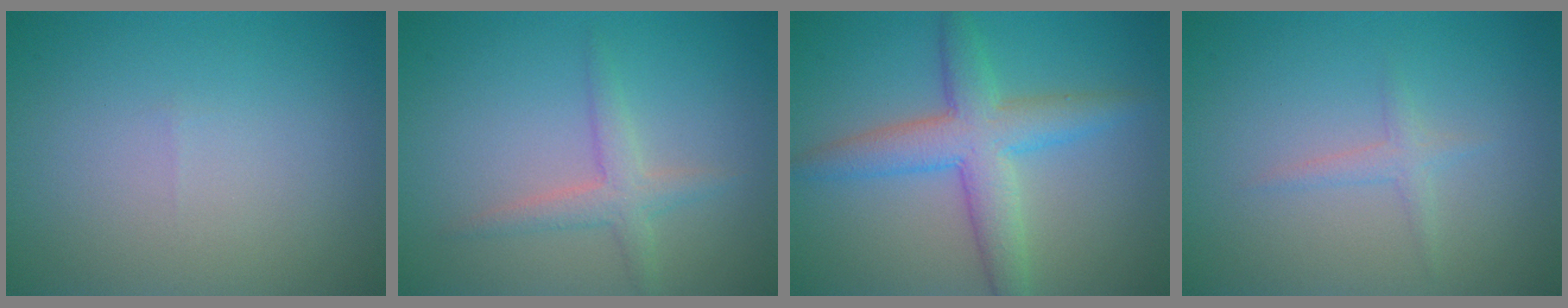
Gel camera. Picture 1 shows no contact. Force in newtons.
{"total": 2.3, "press": 2.3, "slide": 0.1}
{"total": 5.4, "press": 5.4, "slide": 0.0}
{"total": 1.2, "press": 1.2, "slide": 0.1}